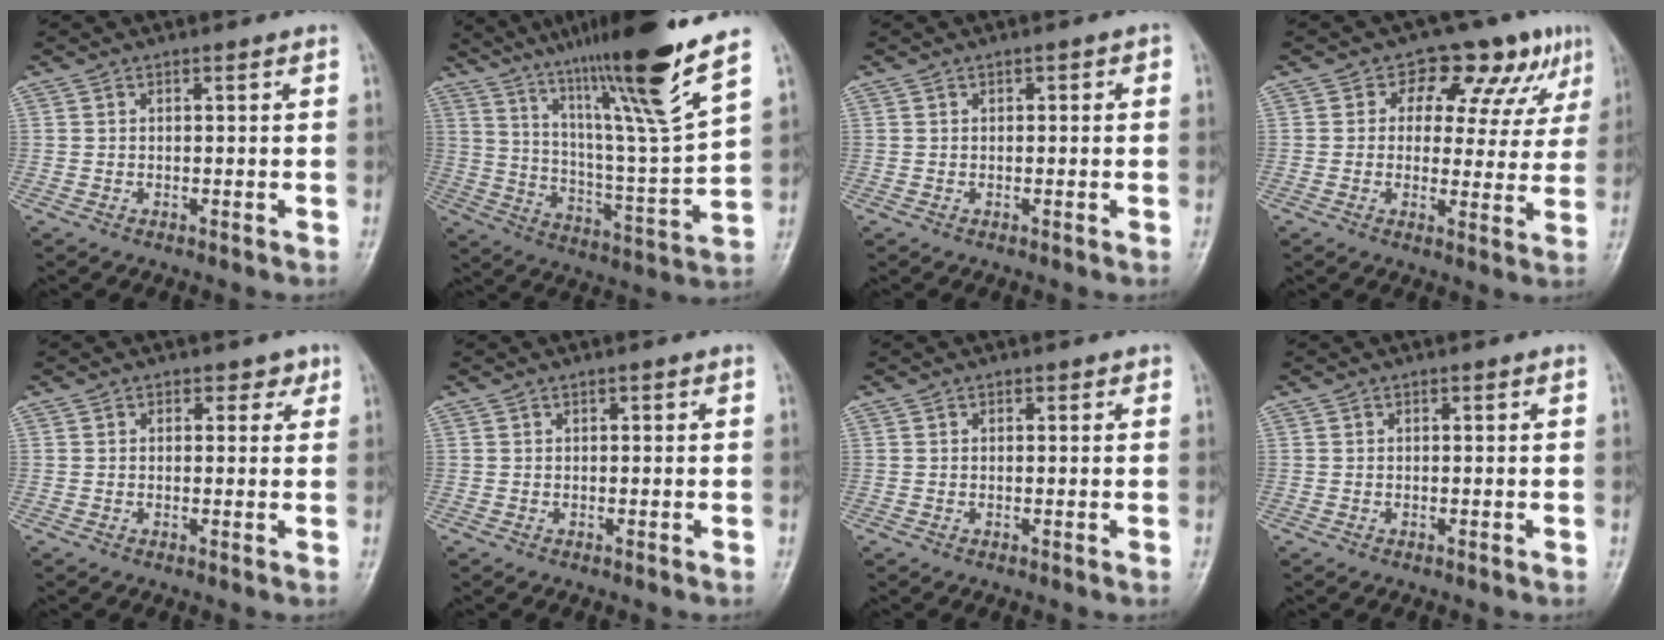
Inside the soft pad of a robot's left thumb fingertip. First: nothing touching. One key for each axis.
{"total": 22.6, "fx": 15.2, "fy": 0.5, "fz": 16.6, "tx": -0.251, "ty": -0.069, "tz": 0.259}
{"total": 1.2, "fx": 0.2, "fy": 0.8, "fz": 0.9, "tx": -0.003, "ty": 0.004, "tz": -0.001}
{"total": 11.4, "fx": 5.9, "fy": 7.0, "fz": 6.8, "tx": -0.039, "ty": -0.009, "tz": 0.072}
{"total": 2.2, "fx": 1.2, "fy": 1.7, "fz": 0.9, "tx": 0.012, "ty": -0.003, "tz": 0.009}
{"total": 0.5, "fx": 0.2, "fy": 0.3, "fz": 0.4, "tx": -0.002, "ty": 0.001, "tz": 0.002}
{"total": 0.6, "fx": 0.3, "fy": 0.5, "fz": 0.2, "tx": 0.005, "ty": 0.000, "tz": 0.000}
{"total": 0.0}